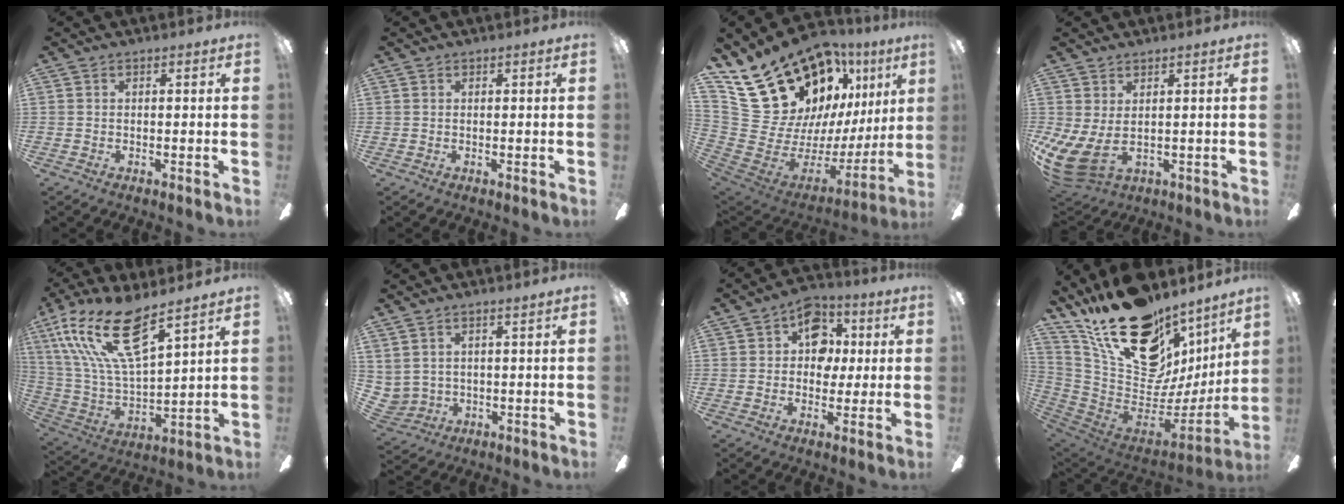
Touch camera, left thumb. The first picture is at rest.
{"total": 0.0}
{"total": 23.2, "force": [16.7, 13.4, 9.1], "torque": [-0.149, -0.122, 0.352]}
{"total": 7.5, "force": [0.8, 3.8, 6.4], "torque": [-0.155, -0.031, 0.019]}
{"total": 21.1, "force": [12.7, 7.4, 15.1], "torque": [-0.320, -0.069, 0.220]}
{"total": 3.8, "force": [2.8, 2.6, 0.4], "torque": [-0.023, -0.010, 0.055]}
{"total": 10.6, "force": [2.8, 8.5, 5.7], "torque": [-0.072, 0.002, 0.050]}
{"total": 28.5, "force": [17.2, 15.5, 16.5], "torque": [-0.280, -0.115, 0.340]}